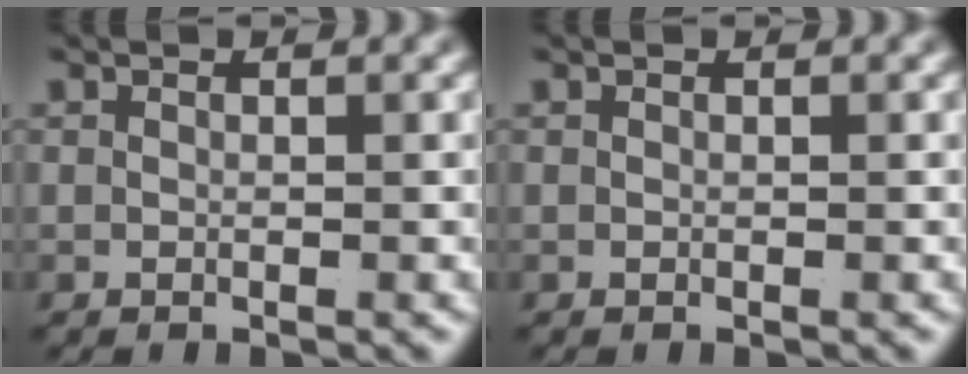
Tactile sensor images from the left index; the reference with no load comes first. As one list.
[{"total": 0.0}]